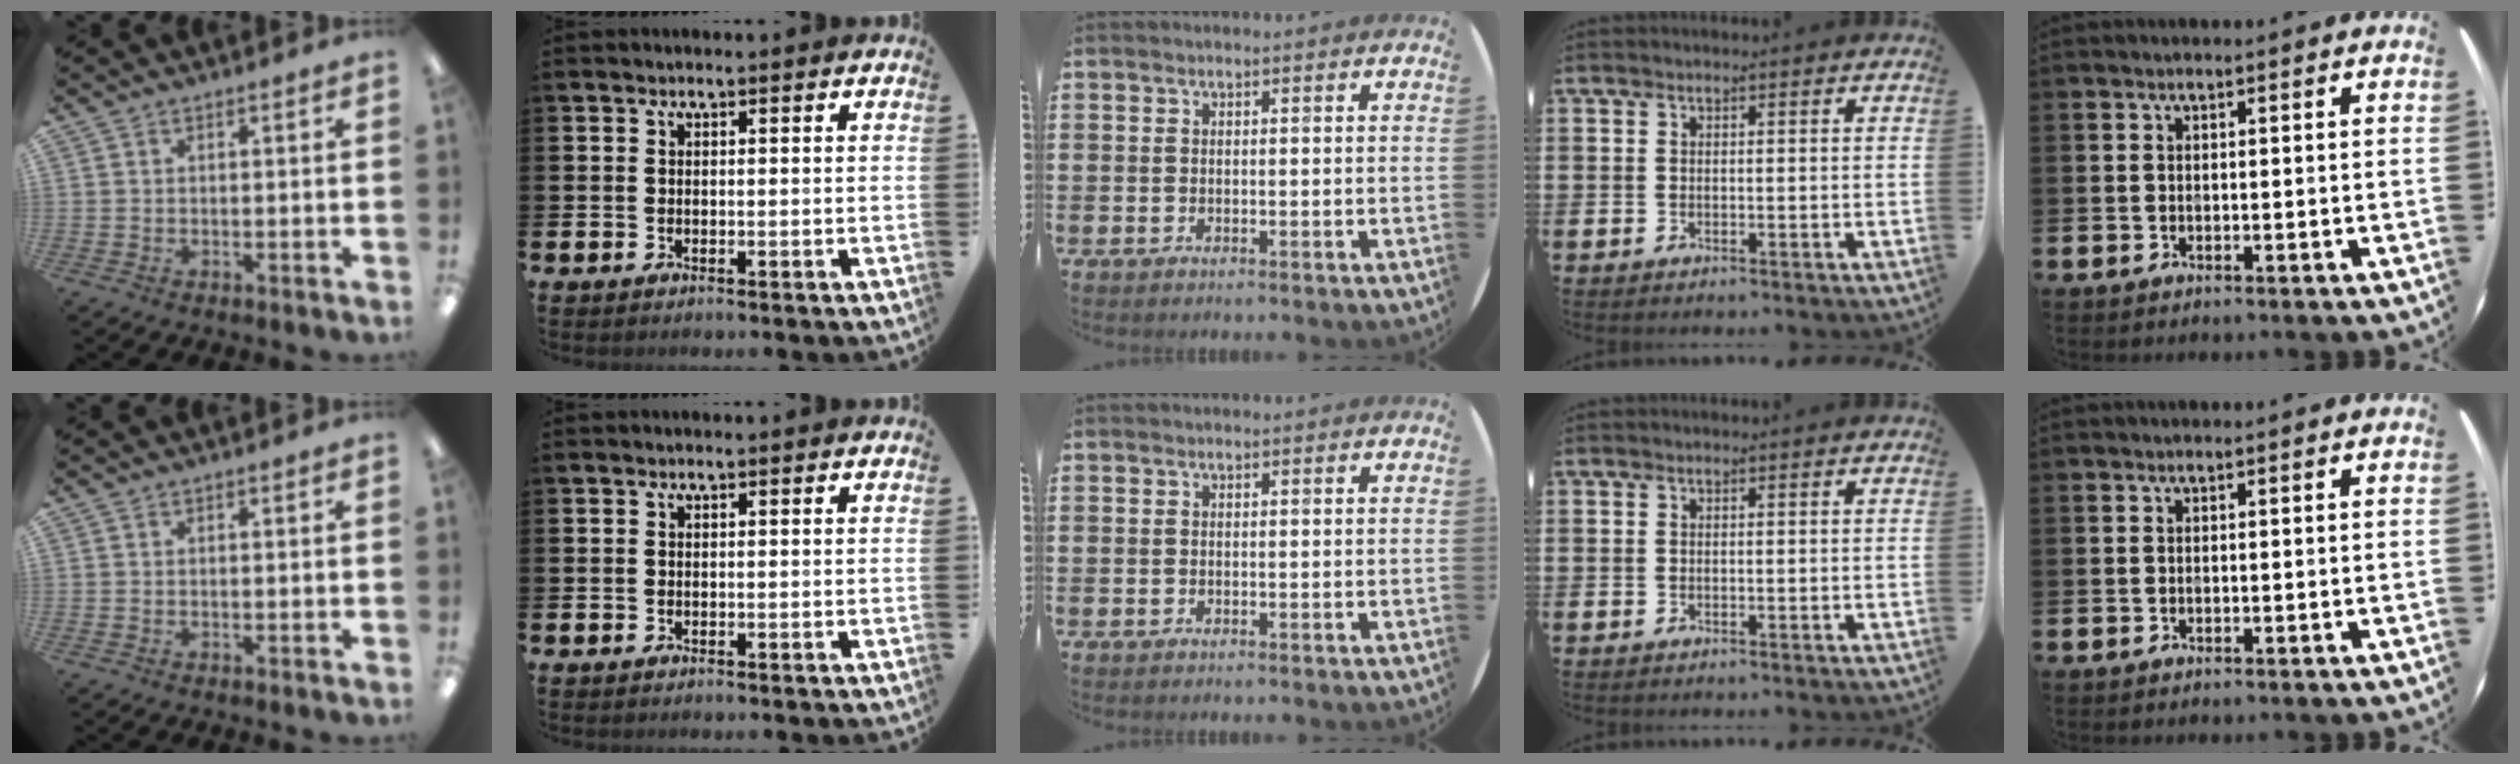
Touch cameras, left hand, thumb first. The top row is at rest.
{}